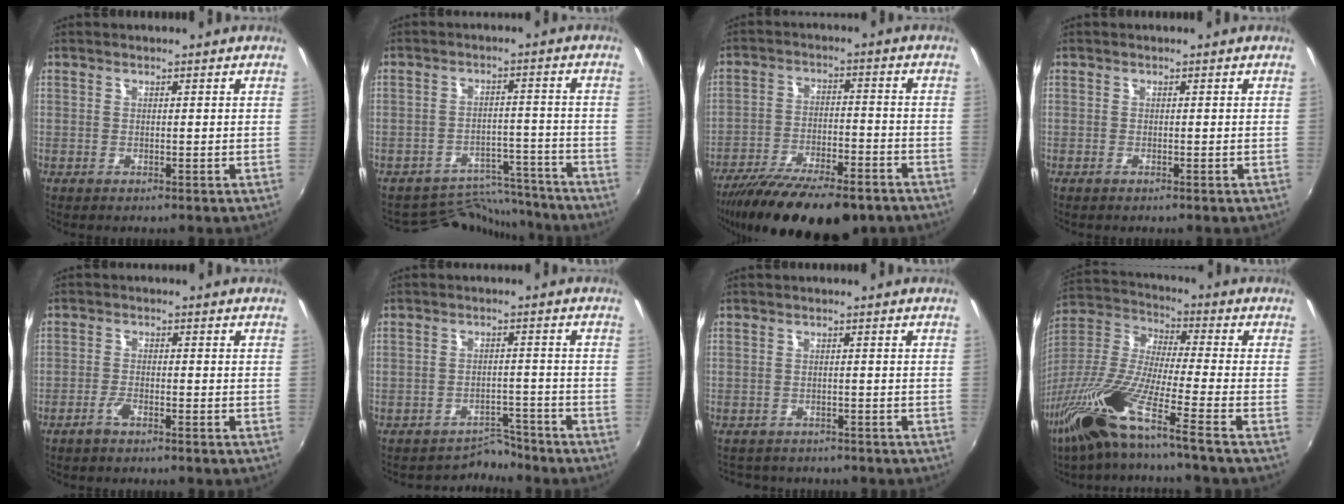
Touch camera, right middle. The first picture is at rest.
{"total": 11.2, "force": [-10.8, 2.9, 0.5], "torque": [-0.017, 0.029, -0.153]}
{"total": 21.0, "force": [-16.2, 6.1, 11.9], "torque": [-0.225, -0.046, -0.247]}
{"total": 0.6, "force": [-0.5, -0.1, 0.4], "torque": [-0.005, -0.001, -0.011]}
{"total": 2.6, "force": [-2.0, 0.5, 1.6], "torque": [-0.047, 0.000, -0.042]}
{"total": 4.5, "force": [-4.2, 1.3, -0.9], "torque": [0.016, 0.014, -0.063]}
{"total": 5.0, "force": [-4.3, 2.1, 1.2], "torque": [-0.028, -0.011, -0.061]}
{"total": 17.7, "force": [-12.4, -0.4, 12.6], "torque": [-0.248, -0.037, -0.246]}